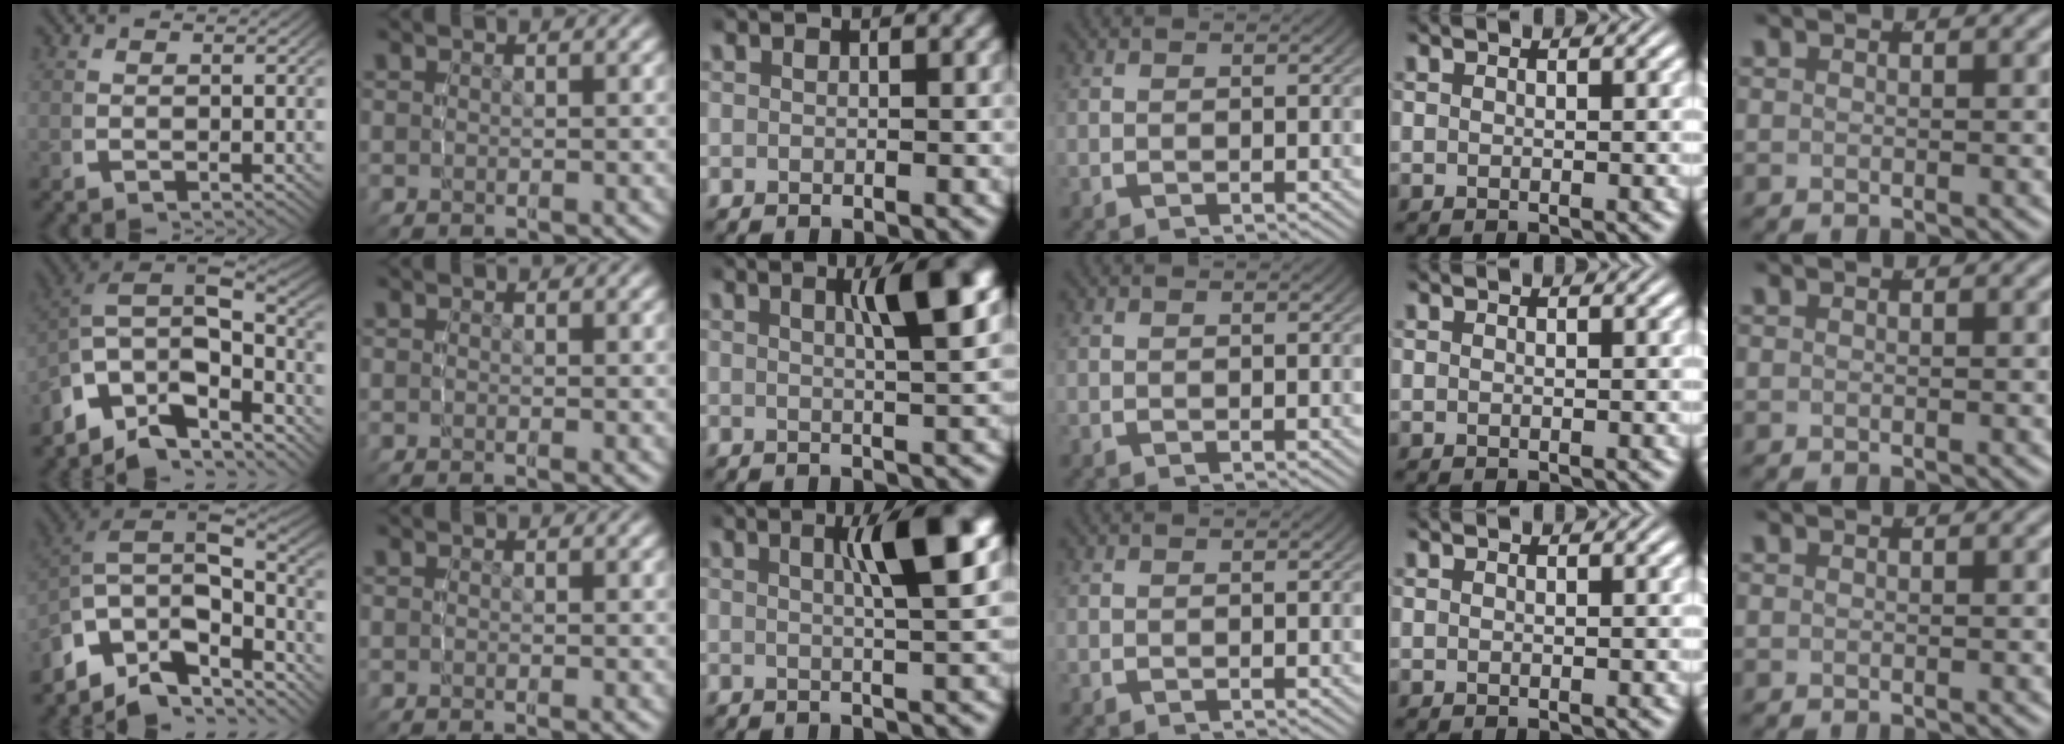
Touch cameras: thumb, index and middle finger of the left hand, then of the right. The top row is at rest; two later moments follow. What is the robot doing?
{"motion": "lift_and_place", "object": "air blower"}